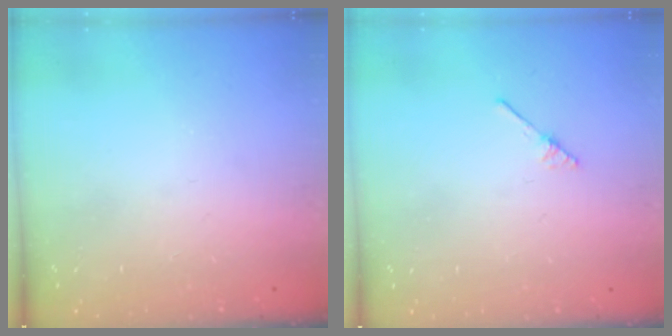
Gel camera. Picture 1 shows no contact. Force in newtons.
{"total": 2.0, "press": 2.0, "slide": 0.2}